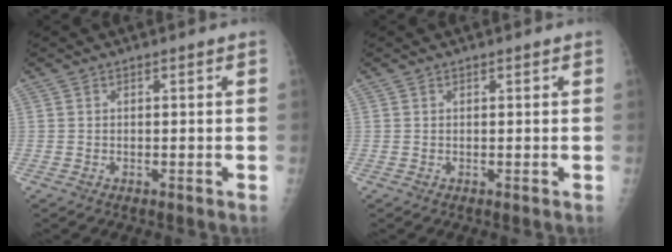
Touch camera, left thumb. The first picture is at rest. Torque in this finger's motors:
{"motor_torque": [-0.28, -0.05, 0.12, 0.05, -0.01]}